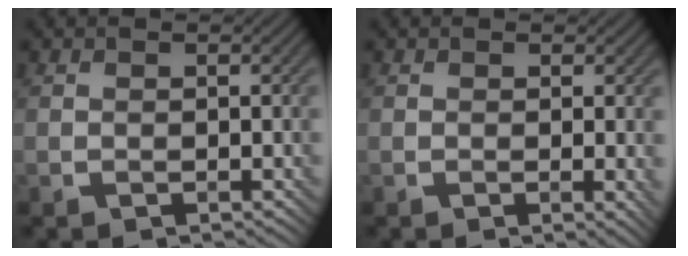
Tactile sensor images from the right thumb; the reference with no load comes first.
{"total": 1.8, "force": [-0.1, 0.3, 1.8], "torque": [-0.031, -0.003, -0.004]}